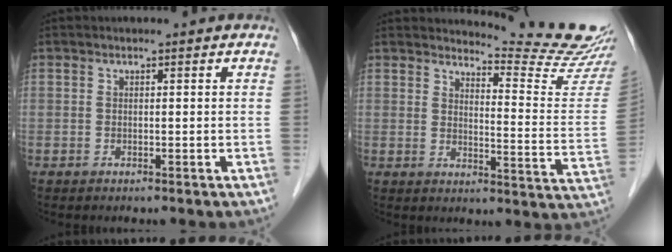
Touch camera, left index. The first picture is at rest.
{"total": 14.1, "force": [13.8, -2.4, 1.4], "torque": [-0.023, -0.127, 0.158]}